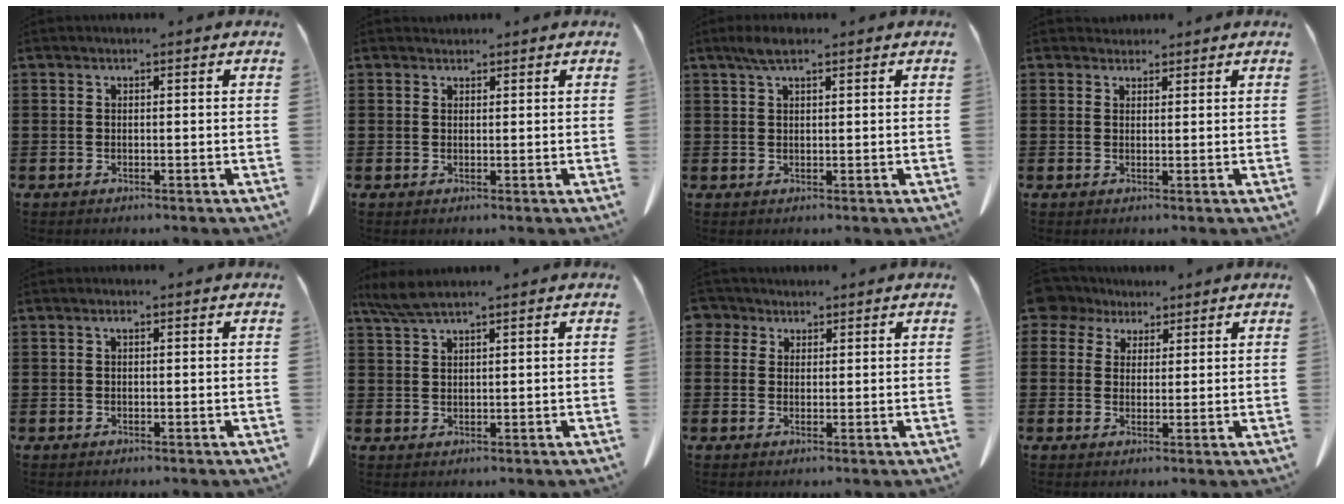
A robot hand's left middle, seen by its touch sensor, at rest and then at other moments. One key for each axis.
{"total": 1.0, "fx": 0.9, "fy": 0.5, "fz": -0.1, "tx": 0.000, "ty": 0.002, "tz": 0.018}
{"total": 2.6, "fx": 1.5, "fy": 0.7, "fz": 2.0, "tx": -0.042, "ty": 0.005, "tz": 0.026}
{"total": 1.7, "fx": 1.5, "fy": 0.9, "fz": 0.0, "tx": -0.004, "ty": 0.006, "tz": 0.030}
{"total": 0.6, "fx": 0.1, "fy": 0.2, "fz": 0.5, "tx": -0.013, "ty": 0.001, "tz": 0.002}
{"total": 3.3, "fx": 2.5, "fy": 0.3, "fz": 2.1, "tx": -0.047, "ty": 0.001, "tz": 0.048}
{"total": 2.7, "fx": 1.6, "fy": 2.1, "fz": 0.5, "tx": -0.014, "ty": 0.008, "tz": 0.028}
{"total": 5.0, "fx": 3.5, "fy": 3.3, "fz": 1.4, "tx": -0.039, "ty": 0.006, "tz": 0.064}